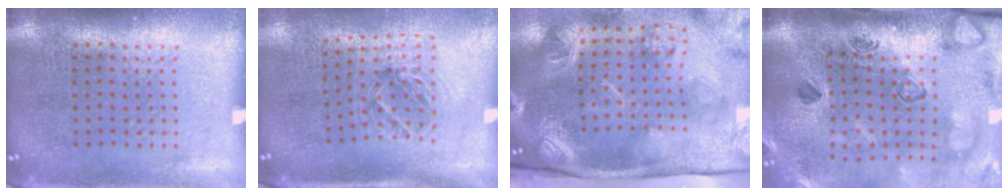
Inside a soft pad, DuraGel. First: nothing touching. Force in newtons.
{"total": 1.1, "press": 1.1, "slide": 0.3}
{"total": 4.6, "press": 3.2, "slide": 3.3}
{"total": 2.8, "press": 2.5, "slide": 1.3}